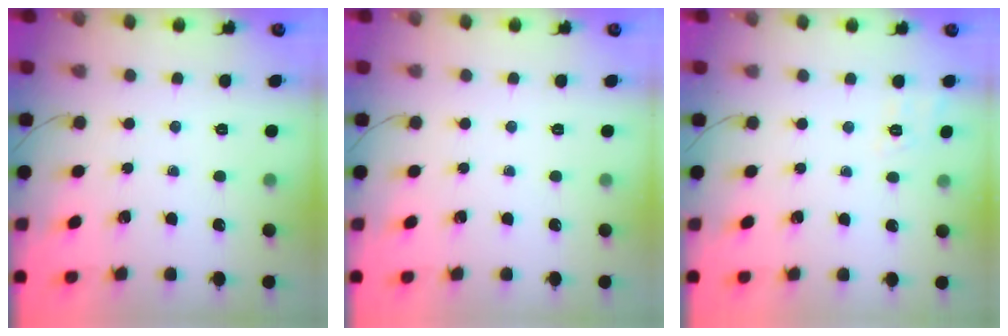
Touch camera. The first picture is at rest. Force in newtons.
{"total": 0.0}
{"total": 2.8, "press": 2.0, "slide": 2.0}